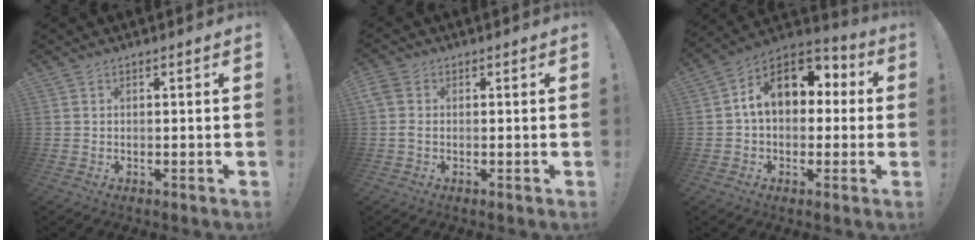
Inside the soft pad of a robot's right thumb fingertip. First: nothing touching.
{"total": 3.0, "force": [0.2, 2.1, 2.2], "torque": [-0.049, 0.004, 0.004]}
{"total": 14.3, "force": [3.3, 10.1, 9.5], "torque": [-0.135, 0.007, 0.063]}